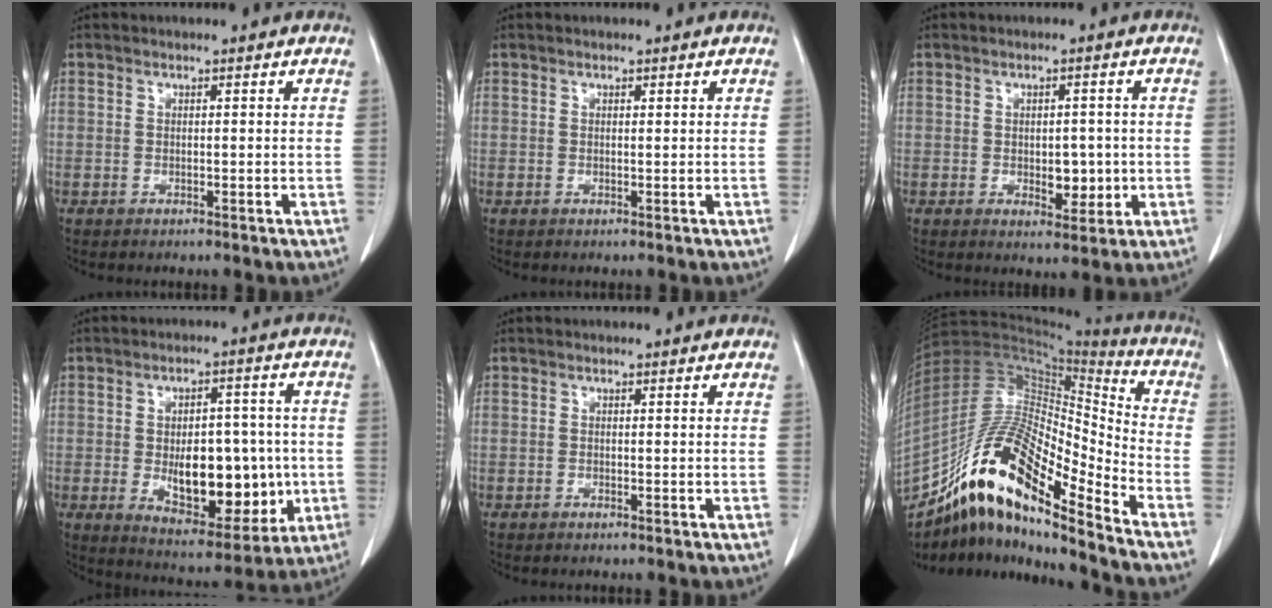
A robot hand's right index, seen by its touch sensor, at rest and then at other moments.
{"total": 0.0}
{"total": 4.3, "force": [-0.5, 2.4, 3.5], "torque": [-0.038, 0.000, 0.005]}
{"total": 14.3, "force": [-1.8, 7.0, 12.3], "torque": [-0.176, 0.005, -0.008]}
{"total": 0.0}
{"total": 20.7, "force": [-14.0, 4.0, 14.7], "torque": [-0.302, 0.012, -0.254]}